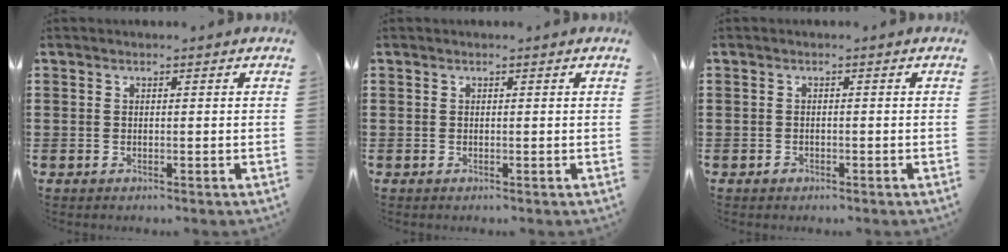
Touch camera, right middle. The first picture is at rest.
{"total": 0.0}
{"total": 0.7, "force": [-0.5, 0.4, 0.3], "torque": [-0.006, 0.000, -0.010]}